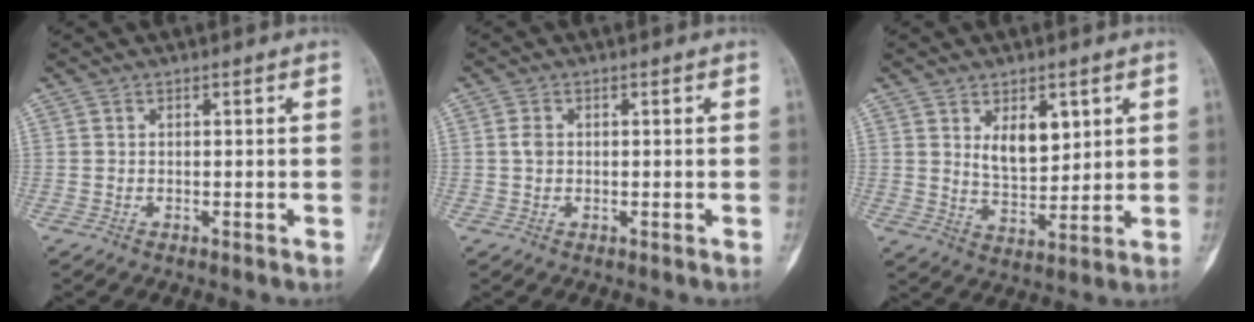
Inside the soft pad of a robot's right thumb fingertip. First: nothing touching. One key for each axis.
{"total": 1.8, "fx": 0.1, "fy": 1.4, "fz": 1.1, "tx": -0.021, "ty": 0.002, "tz": 0.001}
{"total": 8.0, "fx": 3.1, "fy": 4.5, "fz": 5.8, "tx": -0.067, "ty": -0.029, "tz": 0.060}